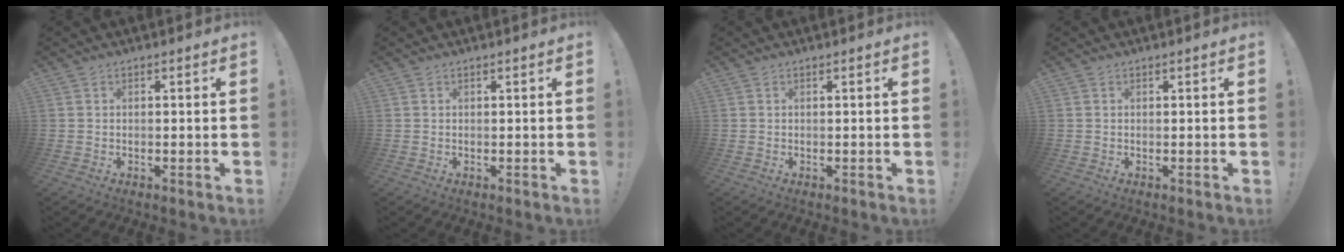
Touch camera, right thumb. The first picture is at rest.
{"total": 0.0}
{"total": 0.0}
{"total": 0.0}